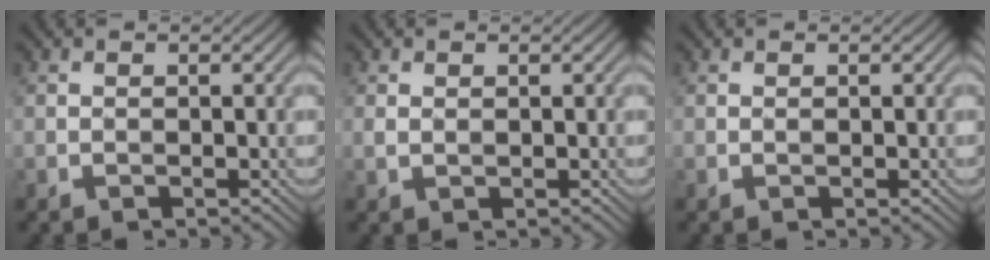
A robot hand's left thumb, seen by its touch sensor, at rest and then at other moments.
{"total": 1.1, "force": [0.4, 0.7, 0.7], "torque": [-0.022, 0.000, 0.012]}
{"total": 0.0}